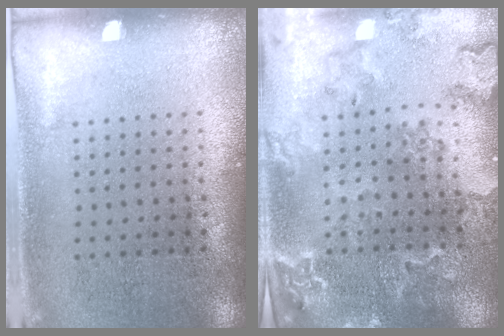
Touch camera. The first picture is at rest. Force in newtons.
{"total": 1.8, "press": 1.8, "slide": 0.3}